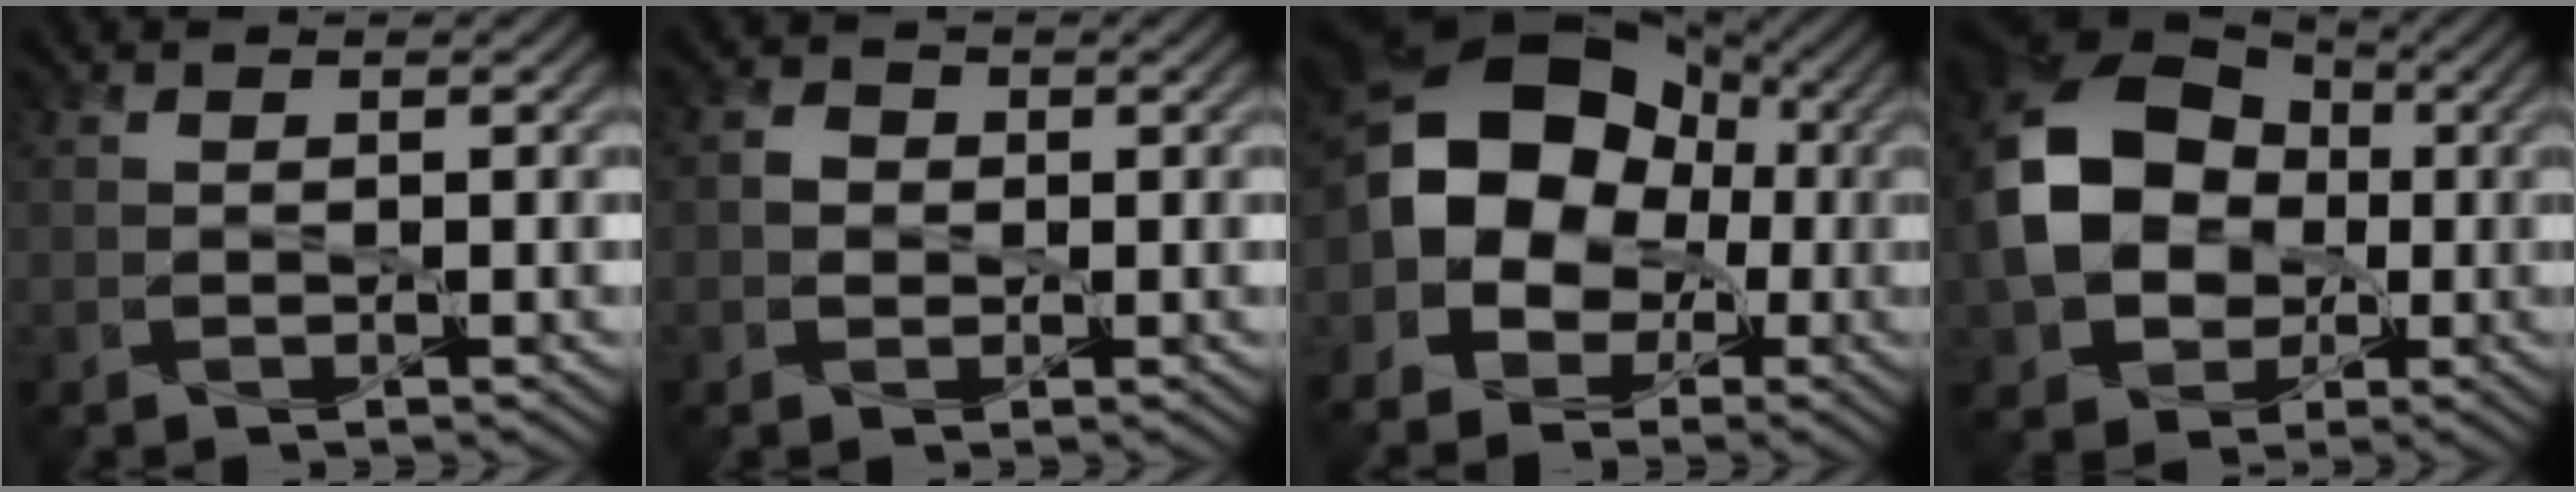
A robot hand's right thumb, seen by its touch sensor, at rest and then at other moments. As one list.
[{"total": 1.6, "force": [-0.3, 1.5, 0.2], "torque": [0.002, -0.003, -0.008]}, {"total": 15.4, "force": [-0.8, 12.5, 9.0], "torque": [-0.176, 0.005, -0.040]}, {"total": 13.8, "force": [-0.3, 10.9, 8.5], "torque": [-0.201, 0.003, -0.009]}]